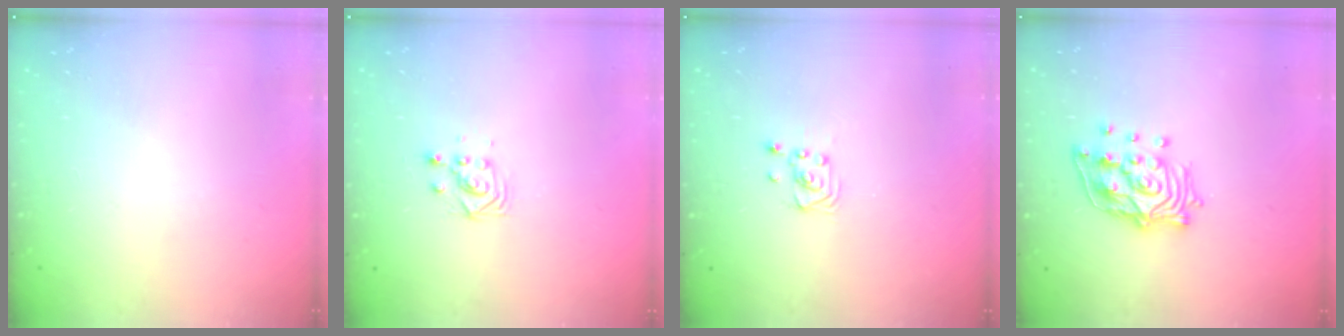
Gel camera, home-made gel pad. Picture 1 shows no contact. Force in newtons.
{"total": 3.2, "press": 3.2, "slide": 0.2}
{"total": 2.6, "press": 2.6, "slide": 0.3}
{"total": 13.8, "press": 13.7, "slide": 1.6}